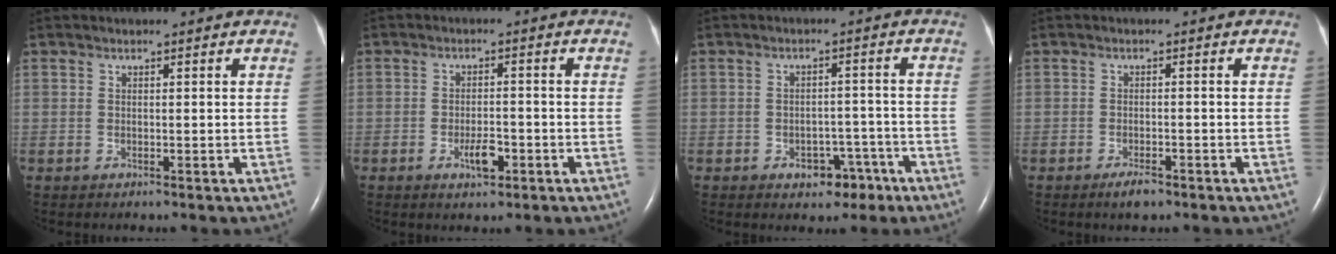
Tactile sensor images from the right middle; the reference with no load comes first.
{"total": 3.4, "force": [-1.6, 1.2, 2.8], "torque": [-0.051, 0.001, -0.025]}
{"total": 4.7, "force": [-2.7, 3.1, 2.3], "torque": [-0.026, 0.015, -0.031]}
{"total": 2.3, "force": [-1.7, 0.7, 1.4], "torque": [-0.032, -0.002, -0.027]}